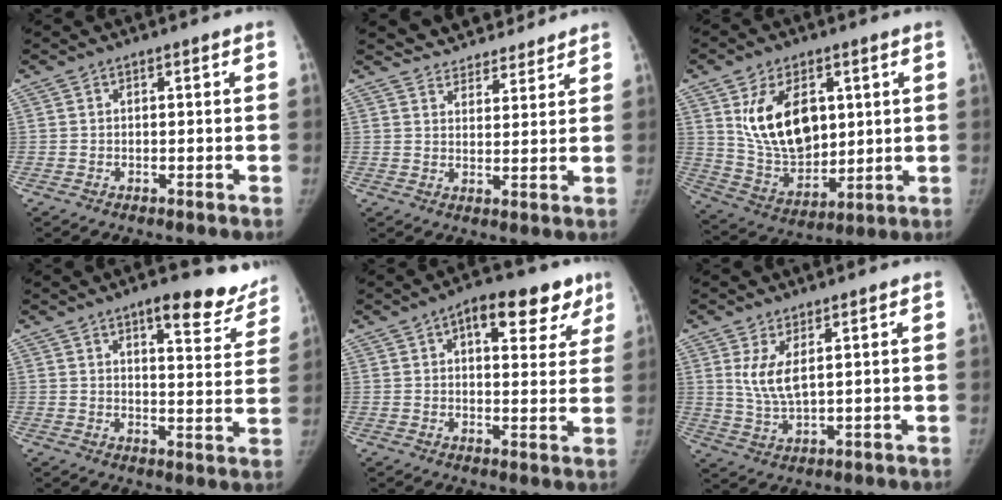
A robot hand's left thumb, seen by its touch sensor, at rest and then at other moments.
{"total": 9.2, "force": [8.7, 3.0, 1.0], "torque": [0.011, -0.030, 0.130]}
{"total": 15.9, "force": [4.6, 10.1, 11.3], "torque": [-0.159, -0.028, 0.102]}
{"total": 12.4, "force": [9.5, 4.2, 6.7], "torque": [-0.036, -0.058, 0.113]}
{"total": 13.2, "force": [7.0, 6.4, 9.2], "torque": [-0.072, -0.008, 0.088]}
{"total": 5.7, "force": [2.1, 2.1, 4.9], "torque": [-0.097, -0.019, 0.052]}